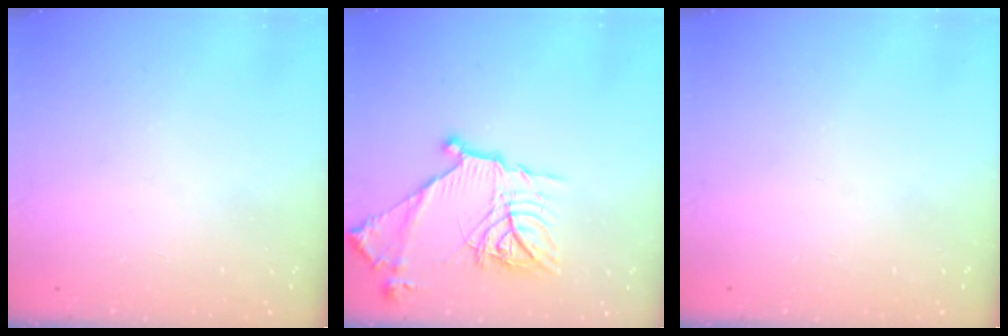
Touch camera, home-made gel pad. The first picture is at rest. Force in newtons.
{"total": 17.4, "press": 17.4, "slide": 0.5}
{"total": 0.0}